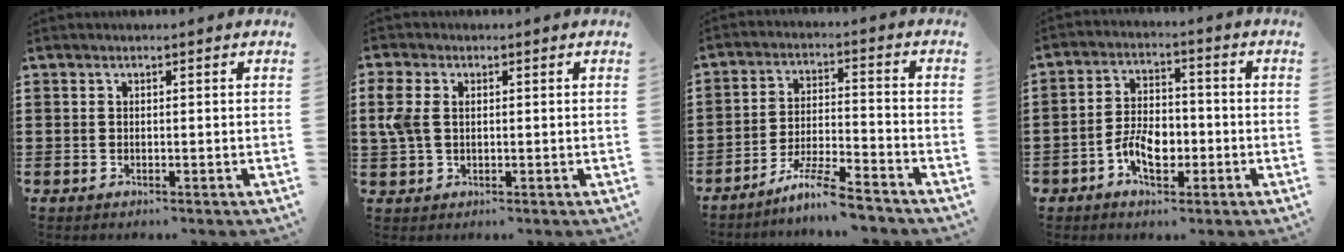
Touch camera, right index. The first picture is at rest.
{"total": 3.8, "force": [1.0, 2.4, 2.7], "torque": [-0.082, 0.001, 0.010]}
{"total": 7.1, "force": [-6.2, 0.1, 3.5], "torque": [-0.078, -0.006, -0.120]}
{"total": 6.1, "force": [-2.3, 3.9, 4.1], "torque": [-0.078, 0.004, -0.046]}